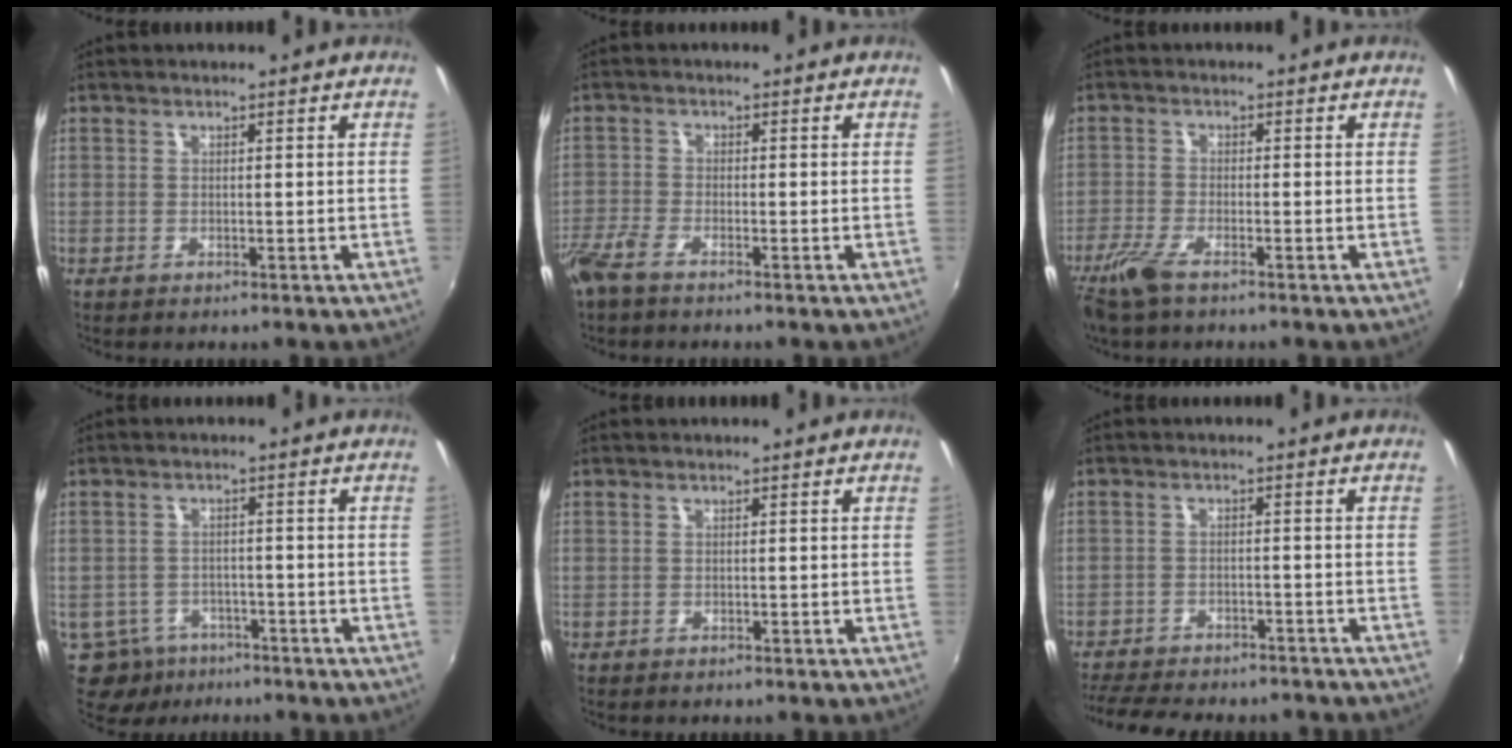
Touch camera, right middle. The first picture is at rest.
{"total": 4.7, "force": [-3.6, 1.1, 2.7], "torque": [-0.076, -0.011, -0.076]}
{"total": 5.6, "force": [-3.9, 1.2, 3.7], "torque": [-0.098, -0.014, -0.080]}
{"total": 9.5, "force": [-5.8, 6.8, 3.2], "torque": [-0.095, -0.009, -0.082]}
{"total": 0.0}
{"total": 14.7, "force": [-12.7, 4.2, 6.1], "torque": [-0.139, -0.023, -0.181]}